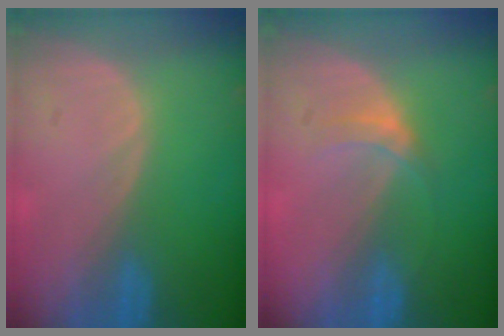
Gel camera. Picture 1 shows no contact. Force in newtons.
{"total": 2.9, "press": 2.5, "slide": 1.5}